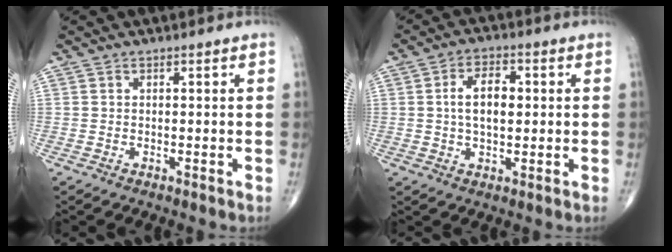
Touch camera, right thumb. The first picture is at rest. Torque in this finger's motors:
{"motor_torque": [0.01, 0.01, 0.03, 0.02, 0.18]}